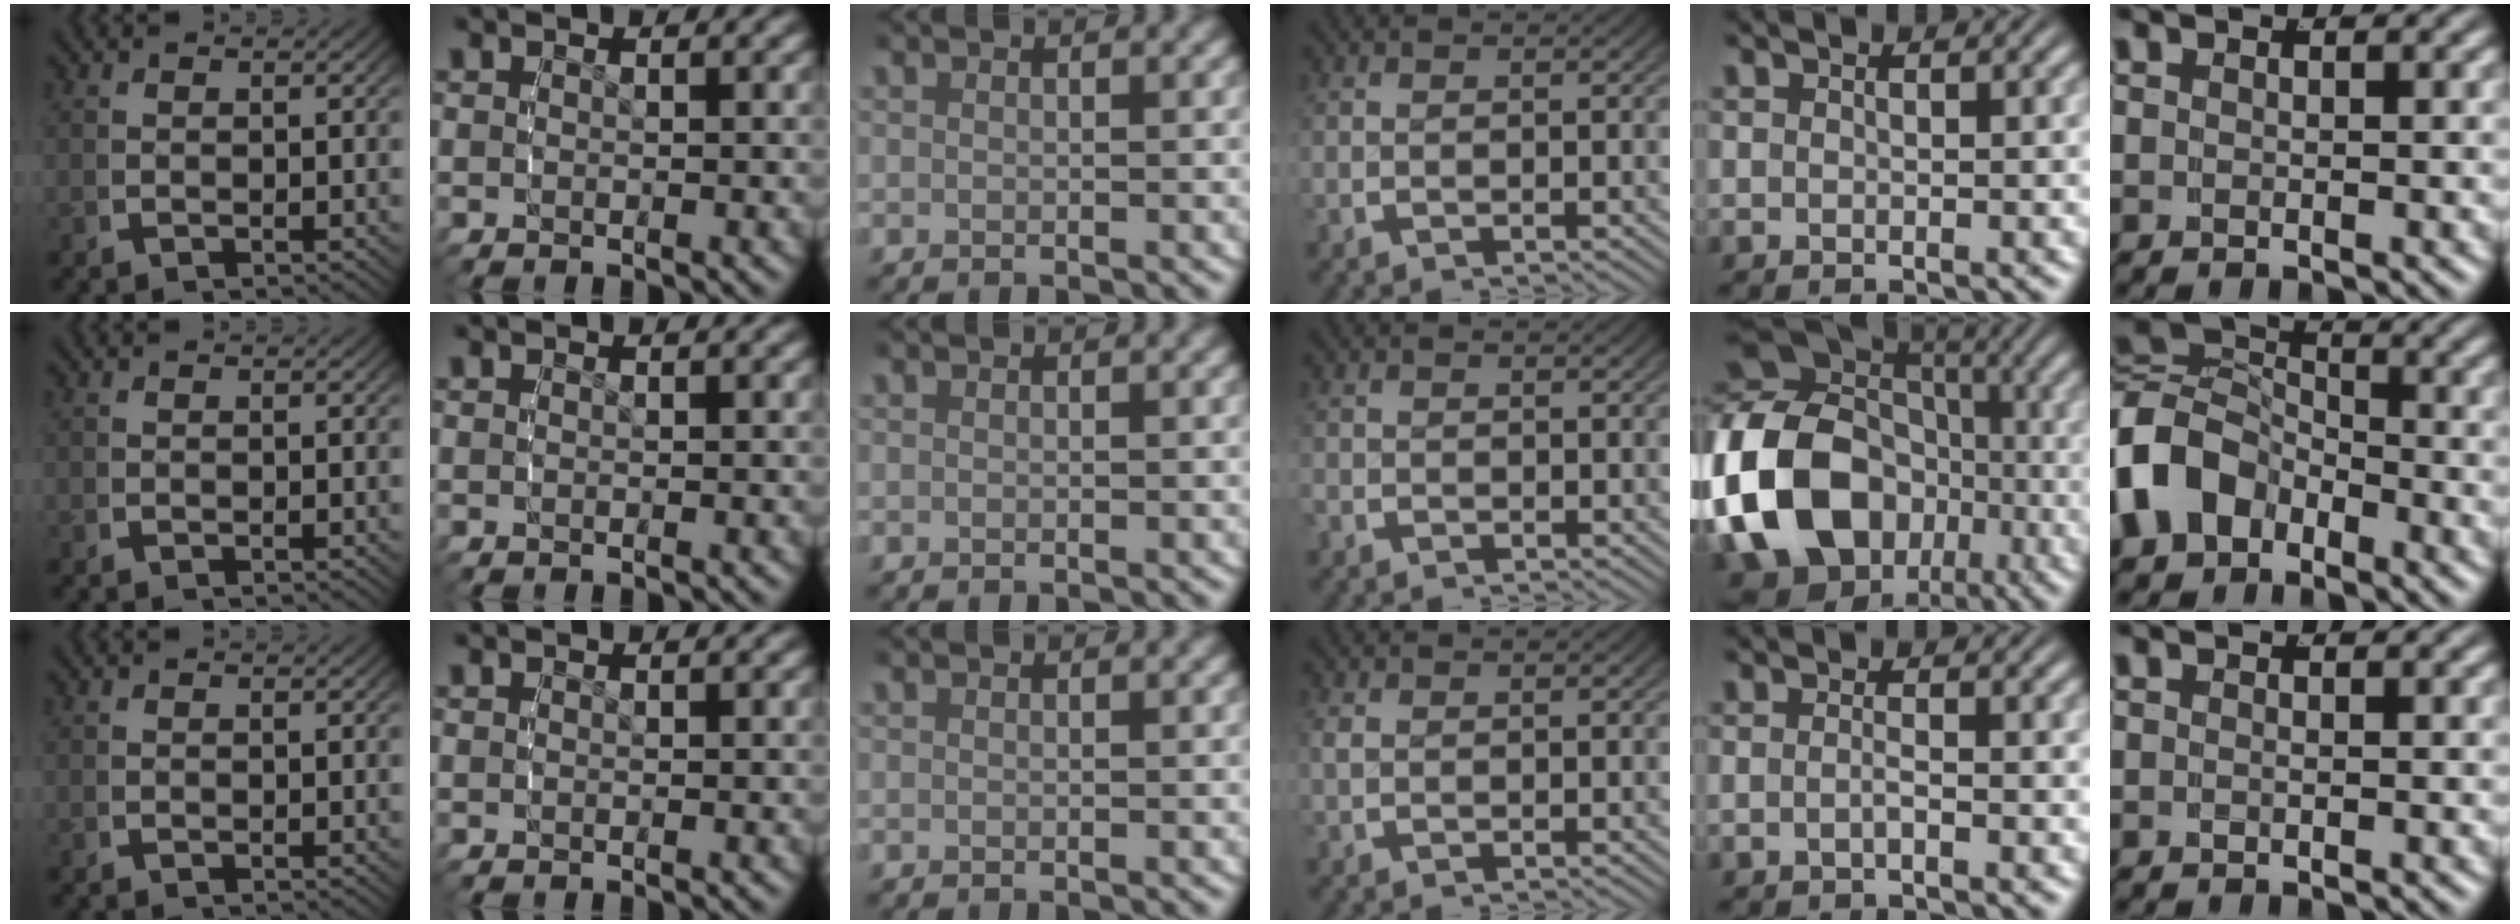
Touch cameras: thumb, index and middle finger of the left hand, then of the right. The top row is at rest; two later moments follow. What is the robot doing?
{"motion": "grasp_and_lifting", "object": "small bumper sticker"}